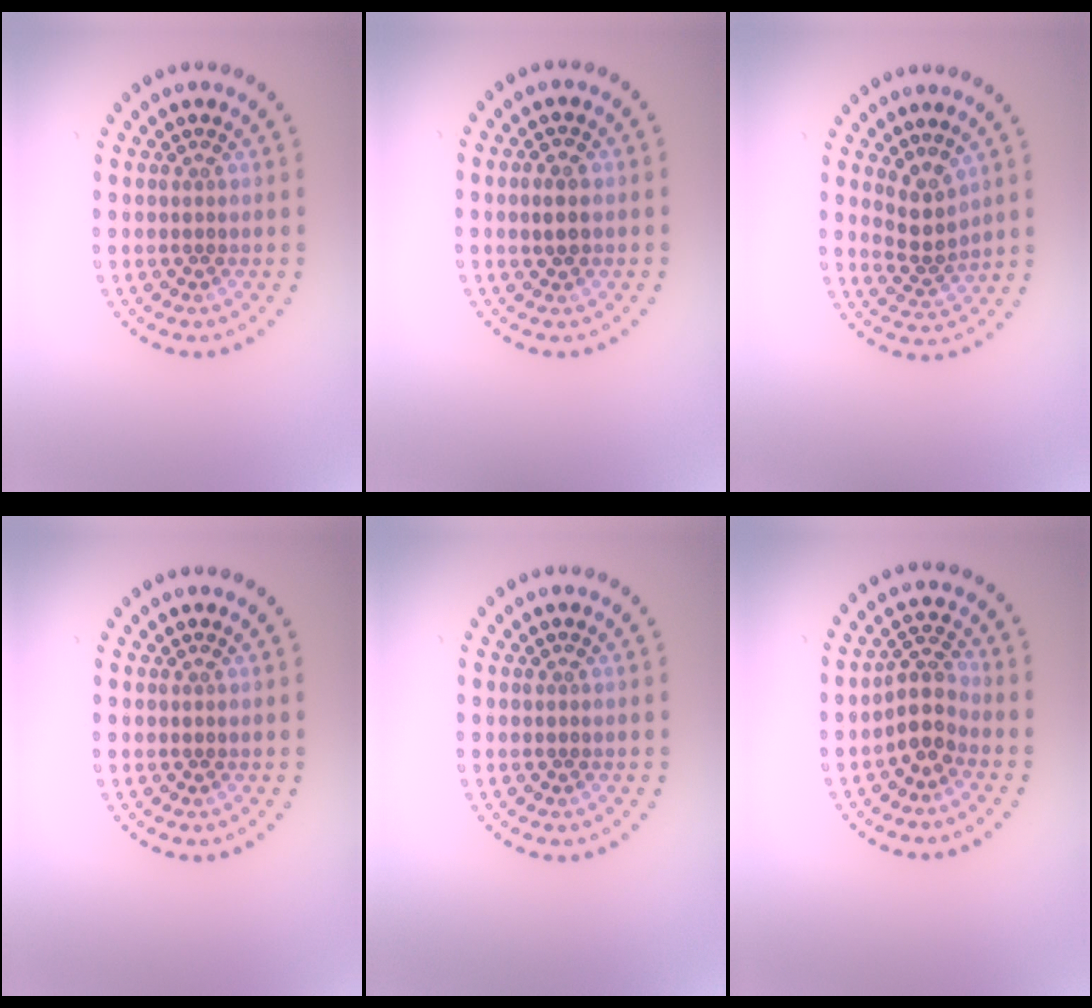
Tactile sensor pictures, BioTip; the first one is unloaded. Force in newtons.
{"total": 1.6, "press": 1.6, "slide": 0.1}
{"total": 2.5, "press": 1.8, "slide": 1.7}
{"total": 0.0}
{"total": 0.0}
{"total": 2.8, "press": 2.3, "slide": 1.6}